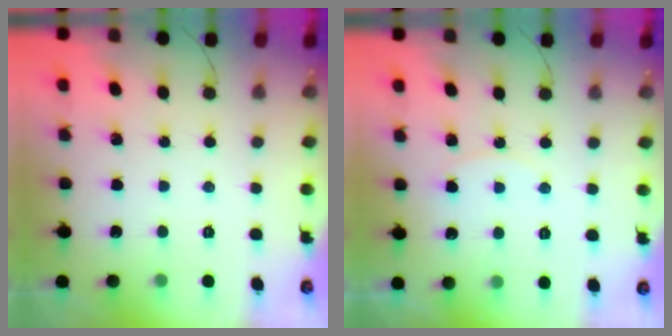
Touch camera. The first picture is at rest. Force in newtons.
{"total": 3.8, "press": 3.7, "slide": 0.6}